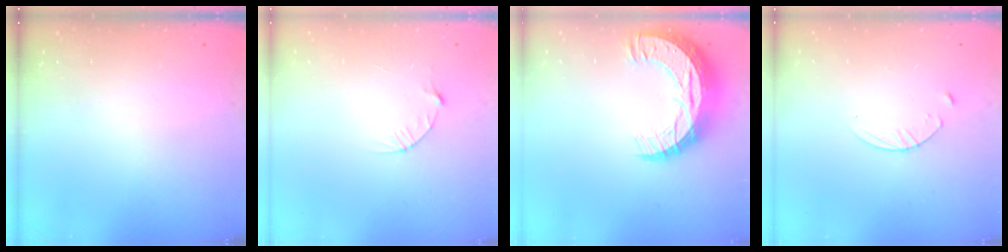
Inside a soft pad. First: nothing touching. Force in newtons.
{"total": 3.7, "press": 3.7, "slide": 0.4}
{"total": 16.4, "press": 16.4, "slide": 1.0}
{"total": 3.1, "press": 3.1, "slide": 0.3}